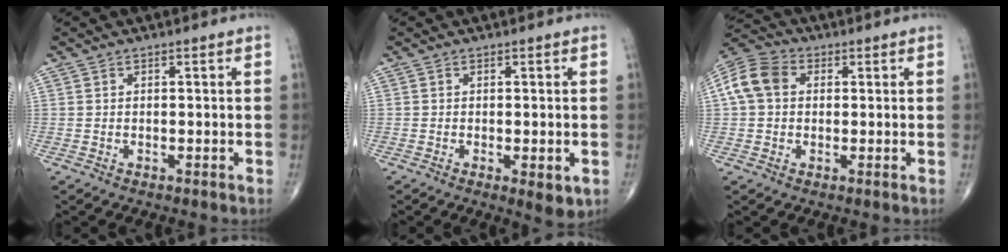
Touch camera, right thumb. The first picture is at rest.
{"total": 4.0, "force": [-1.1, 1.4, 3.6], "torque": [-0.047, -0.011, -0.012]}
{"total": 9.1, "force": [1.5, 6.9, 5.7], "torque": [-0.113, 0.026, 0.018]}